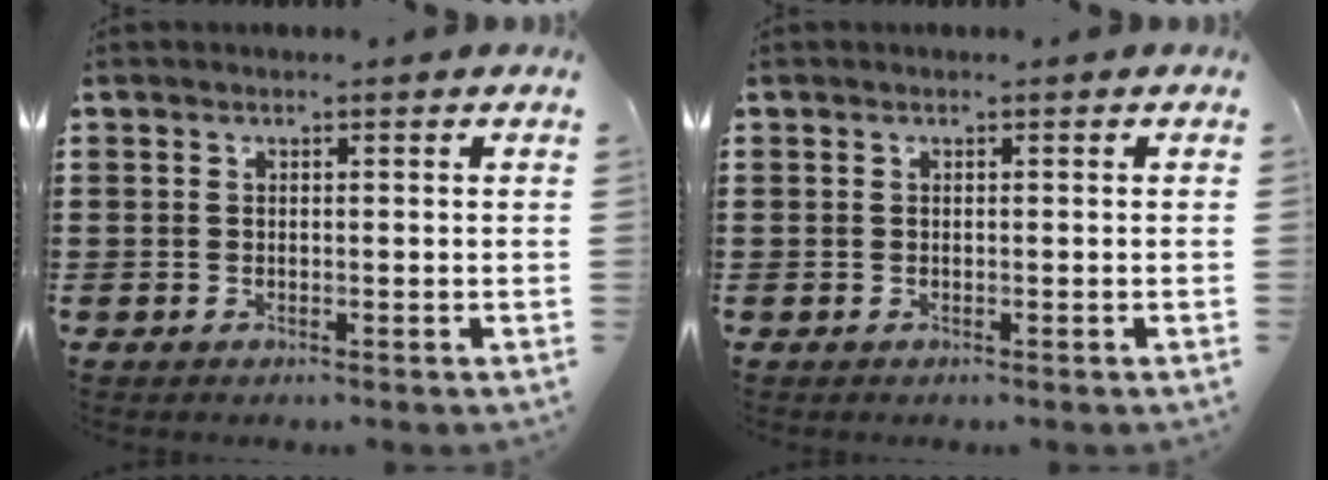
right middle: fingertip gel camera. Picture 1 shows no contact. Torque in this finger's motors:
{"motor_torque": [0.18, -0.06, 0.00, 0.00]}